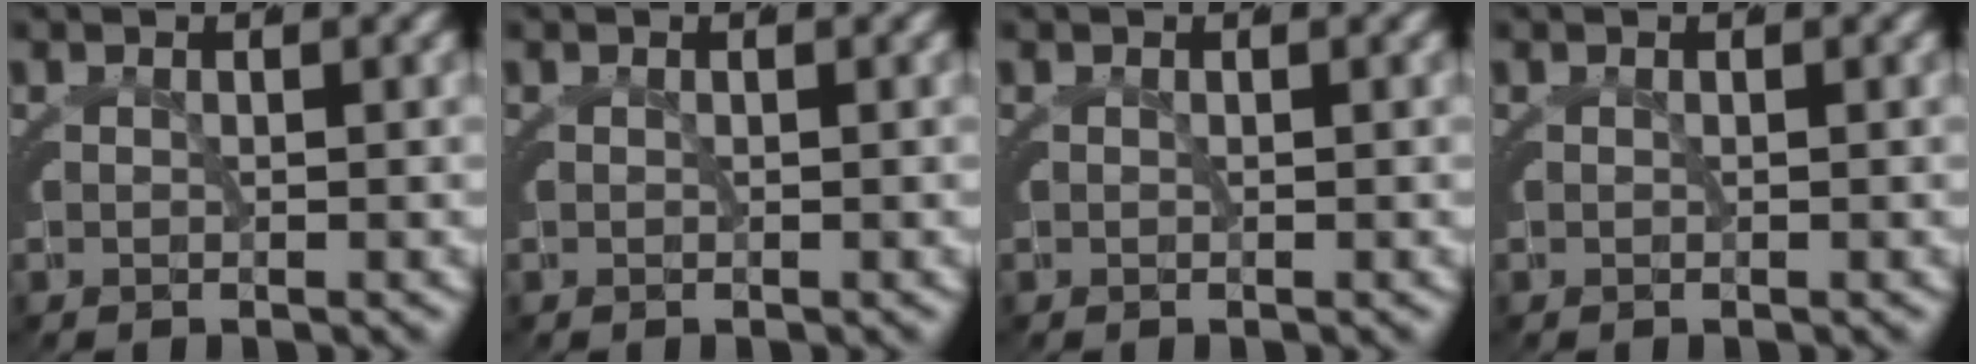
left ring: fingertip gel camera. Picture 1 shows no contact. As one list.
[{"total": 0.0}, {"total": 0.0}, {"total": 0.0}]